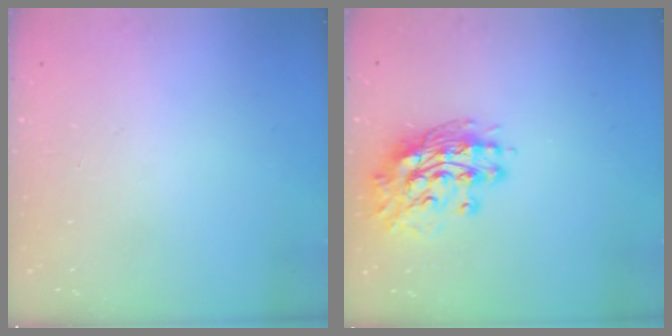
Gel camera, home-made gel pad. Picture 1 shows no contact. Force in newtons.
{"total": 13.6, "press": 13.5, "slide": 1.1}